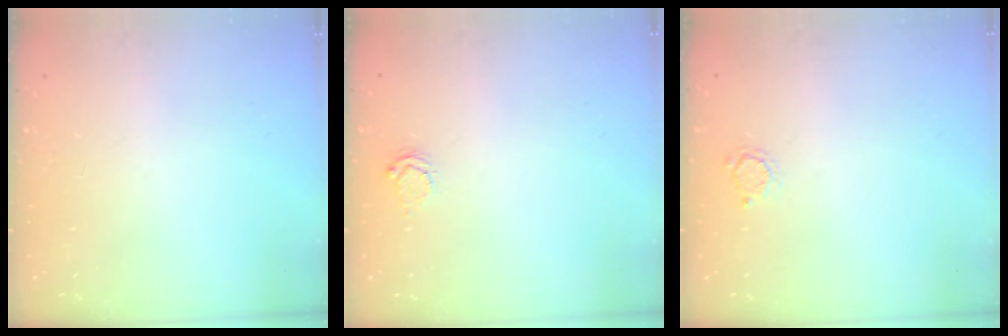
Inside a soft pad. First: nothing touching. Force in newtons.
{"total": 2.6, "press": 2.6, "slide": 0.3}
{"total": 2.6, "press": 2.6, "slide": 0.4}